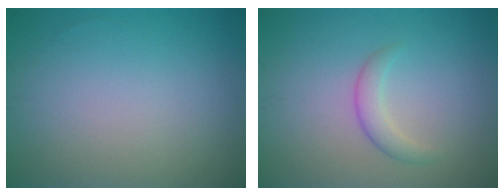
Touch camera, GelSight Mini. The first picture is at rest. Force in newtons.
{"total": 1.9, "press": 1.9, "slide": 0.1}